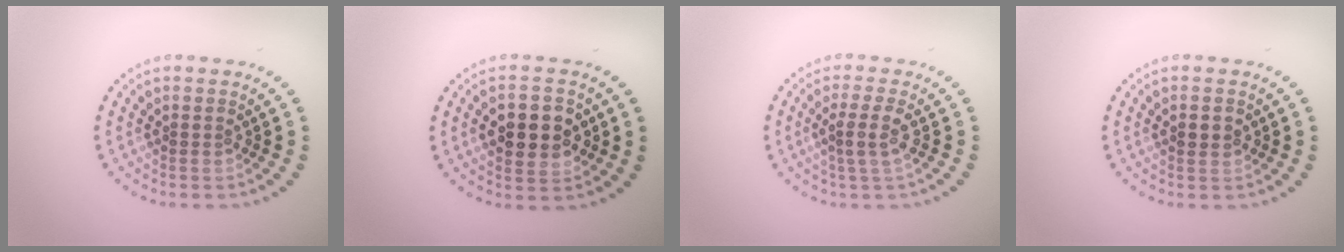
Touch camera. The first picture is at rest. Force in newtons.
{"total": 5.0, "press": 5.0, "slide": 0.2}
{"total": 2.2, "press": 1.9, "slide": 1.1}
{"total": 1.8, "press": 1.8, "slide": 0.0}